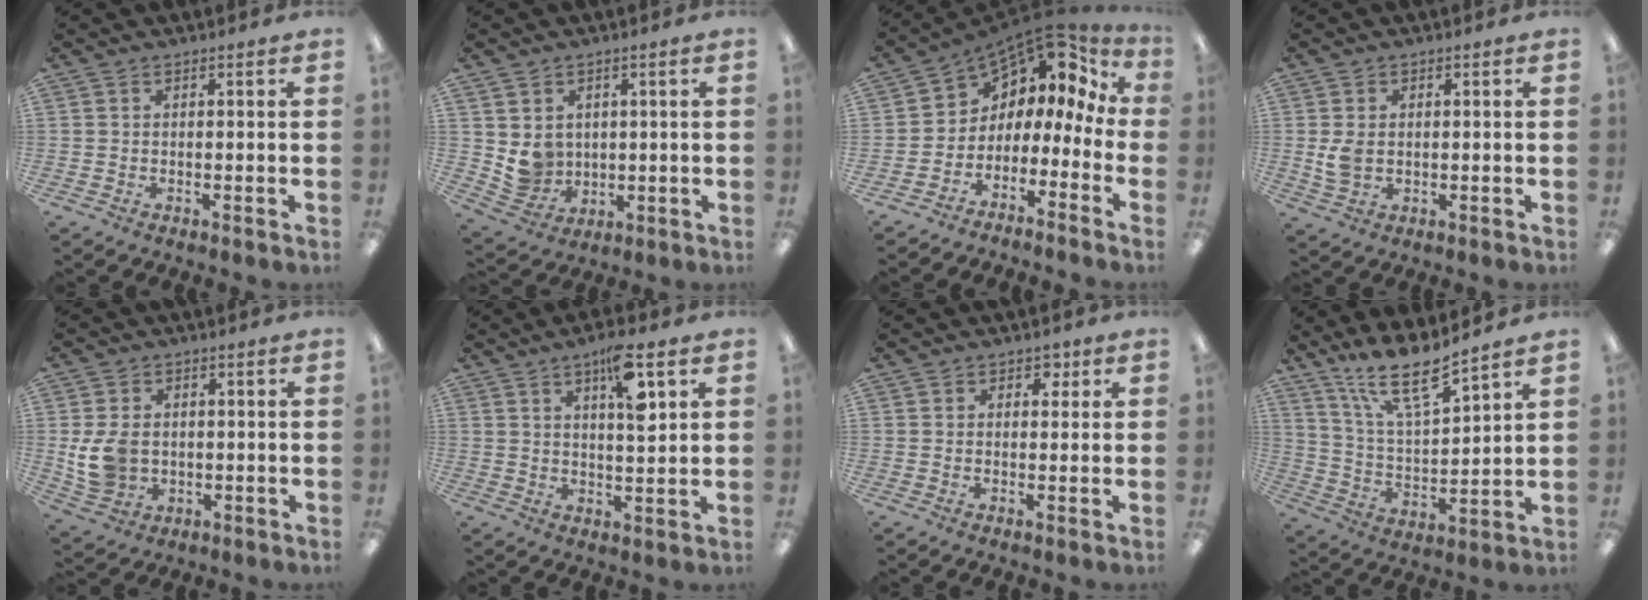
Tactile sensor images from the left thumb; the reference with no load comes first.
{"total": 6.7, "force": [2.3, 6.2, 1.4], "torque": [-0.031, -0.005, 0.053]}
{"total": 5.1, "force": [4.4, 2.5, 0.5], "torque": [-0.040, -0.059, 0.077]}
{"total": 4.6, "force": [0.3, 3.6, 2.8], "torque": [-0.045, -0.003, 0.003]}
{"total": 8.9, "force": [-0.2, 7.0, 5.4], "torque": [-0.122, 0.010, -0.001]}
{"total": 10.0, "force": [5.0, 2.7, 8.2], "torque": [-0.129, -0.015, 0.077]}
{"total": 2.6, "force": [1.0, 2.0, 1.2], "torque": [-0.001, -0.003, 0.013]}
{"total": 13.3, "force": [11.5, 2.0, 6.5], "torque": [-0.136, -0.071, 0.201]}